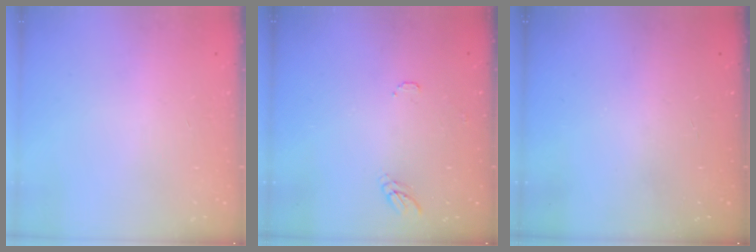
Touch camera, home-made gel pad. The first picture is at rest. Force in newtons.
{"total": 6.9, "press": 6.9, "slide": 0.5}
{"total": 0.0}